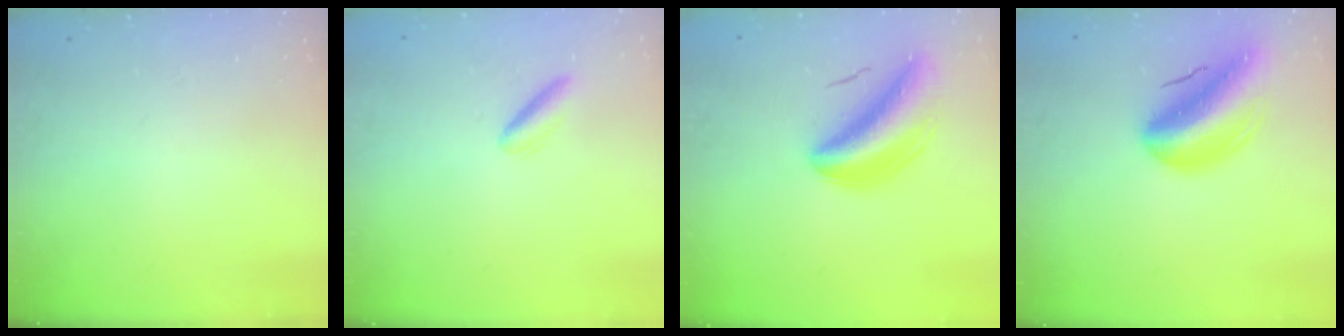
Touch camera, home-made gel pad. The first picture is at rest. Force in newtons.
{"total": 2.7, "press": 2.6, "slide": 0.8}
{"total": 7.8, "press": 7.2, "slide": 2.8}
{"total": 14.5, "press": 13.8, "slide": 4.5}